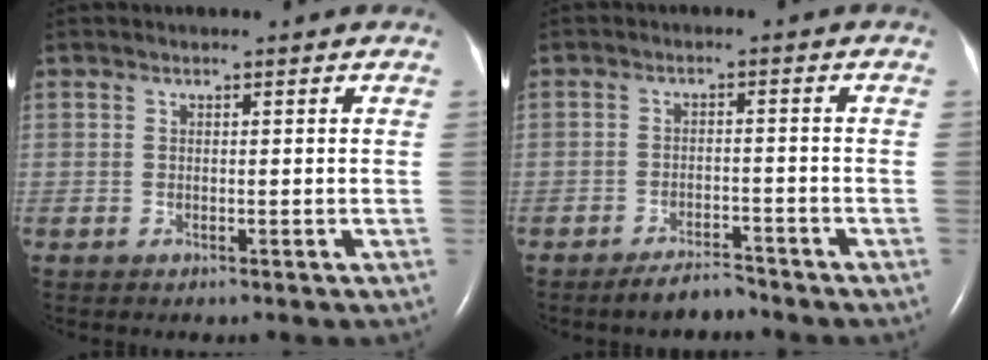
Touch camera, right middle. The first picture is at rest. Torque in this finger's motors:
{"motor_torque": [0.06, -0.08, 0.00, 0.00]}